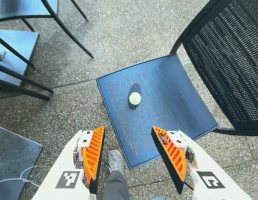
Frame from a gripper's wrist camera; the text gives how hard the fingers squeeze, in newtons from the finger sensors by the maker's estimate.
{"total": 0.0}